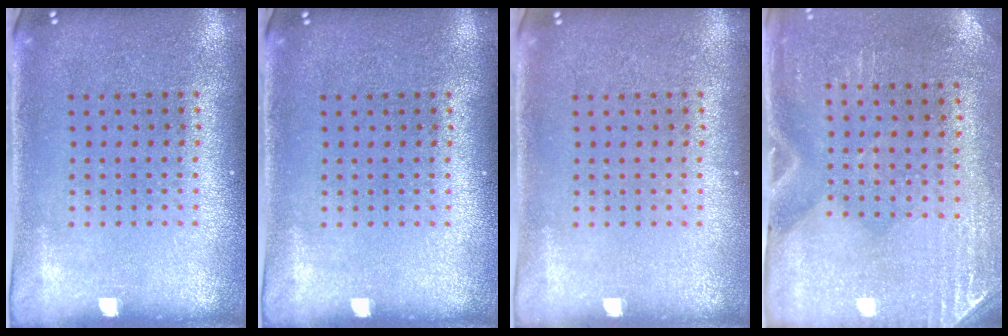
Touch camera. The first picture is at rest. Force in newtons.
{"total": 0.0}
{"total": 0.0}
{"total": 2.9, "press": 2.5, "slide": 1.4}